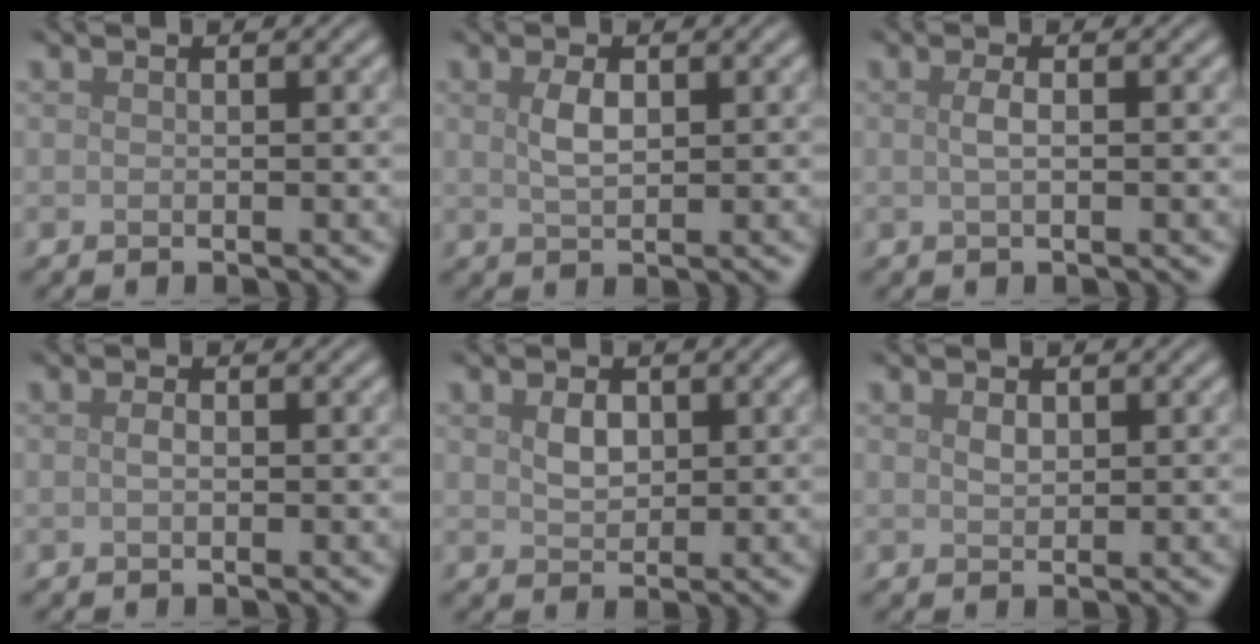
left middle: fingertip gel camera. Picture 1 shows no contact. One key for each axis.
{"total": 2.0, "fx": 0.6, "fy": 0.9, "fz": 1.7, "tx": -0.040, "ty": 0.000, "tz": 0.014}
{"total": 1.3, "fx": 0.1, "fy": 0.4, "fz": 1.2, "tx": -0.026, "ty": 0.004, "tz": 0.001}
{"total": 0.6, "fx": -0.1, "fy": 0.3, "fz": 0.6, "tx": -0.015, "ty": 0.001, "tz": -0.002}
{"total": 1.8, "fx": 0.6, "fy": 1.2, "fz": 1.2, "tx": -0.026, "ty": 0.000, "tz": 0.014}
{"total": 1.0, "fx": 0.5, "fy": 0.6, "fz": 0.6, "tx": -0.015, "ty": 0.000, "tz": 0.010}